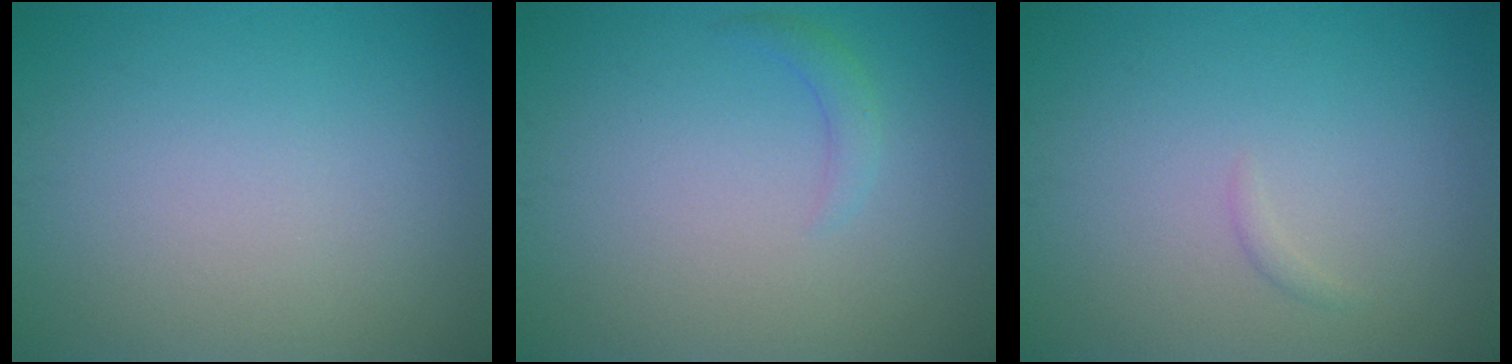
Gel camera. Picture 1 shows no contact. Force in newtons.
{"total": 1.3, "press": 1.3, "slide": 0.1}
{"total": 0.5, "press": 0.5, "slide": 0.1}